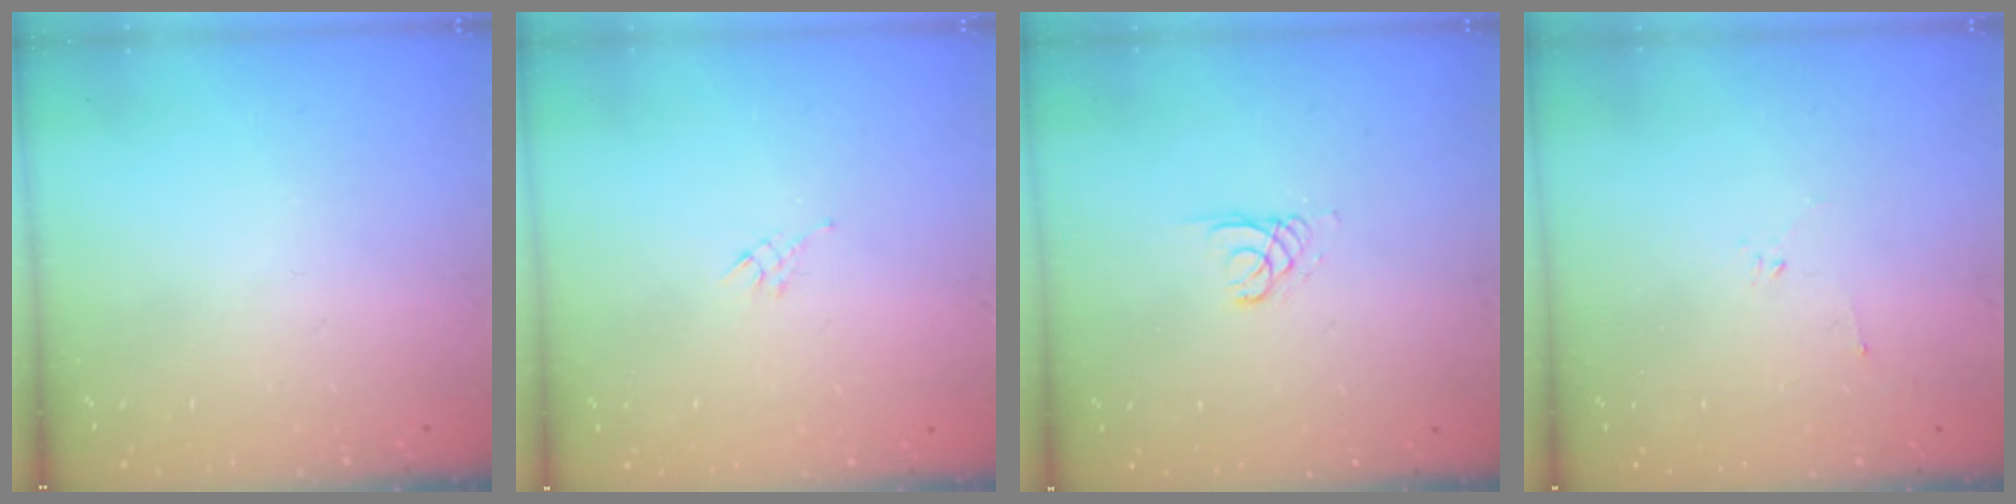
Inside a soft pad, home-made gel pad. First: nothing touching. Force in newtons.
{"total": 3.5, "press": 3.4, "slide": 0.8}
{"total": 1.1, "press": 1.1, "slide": 0.1}
{"total": 2.2, "press": 2.1, "slide": 0.7}